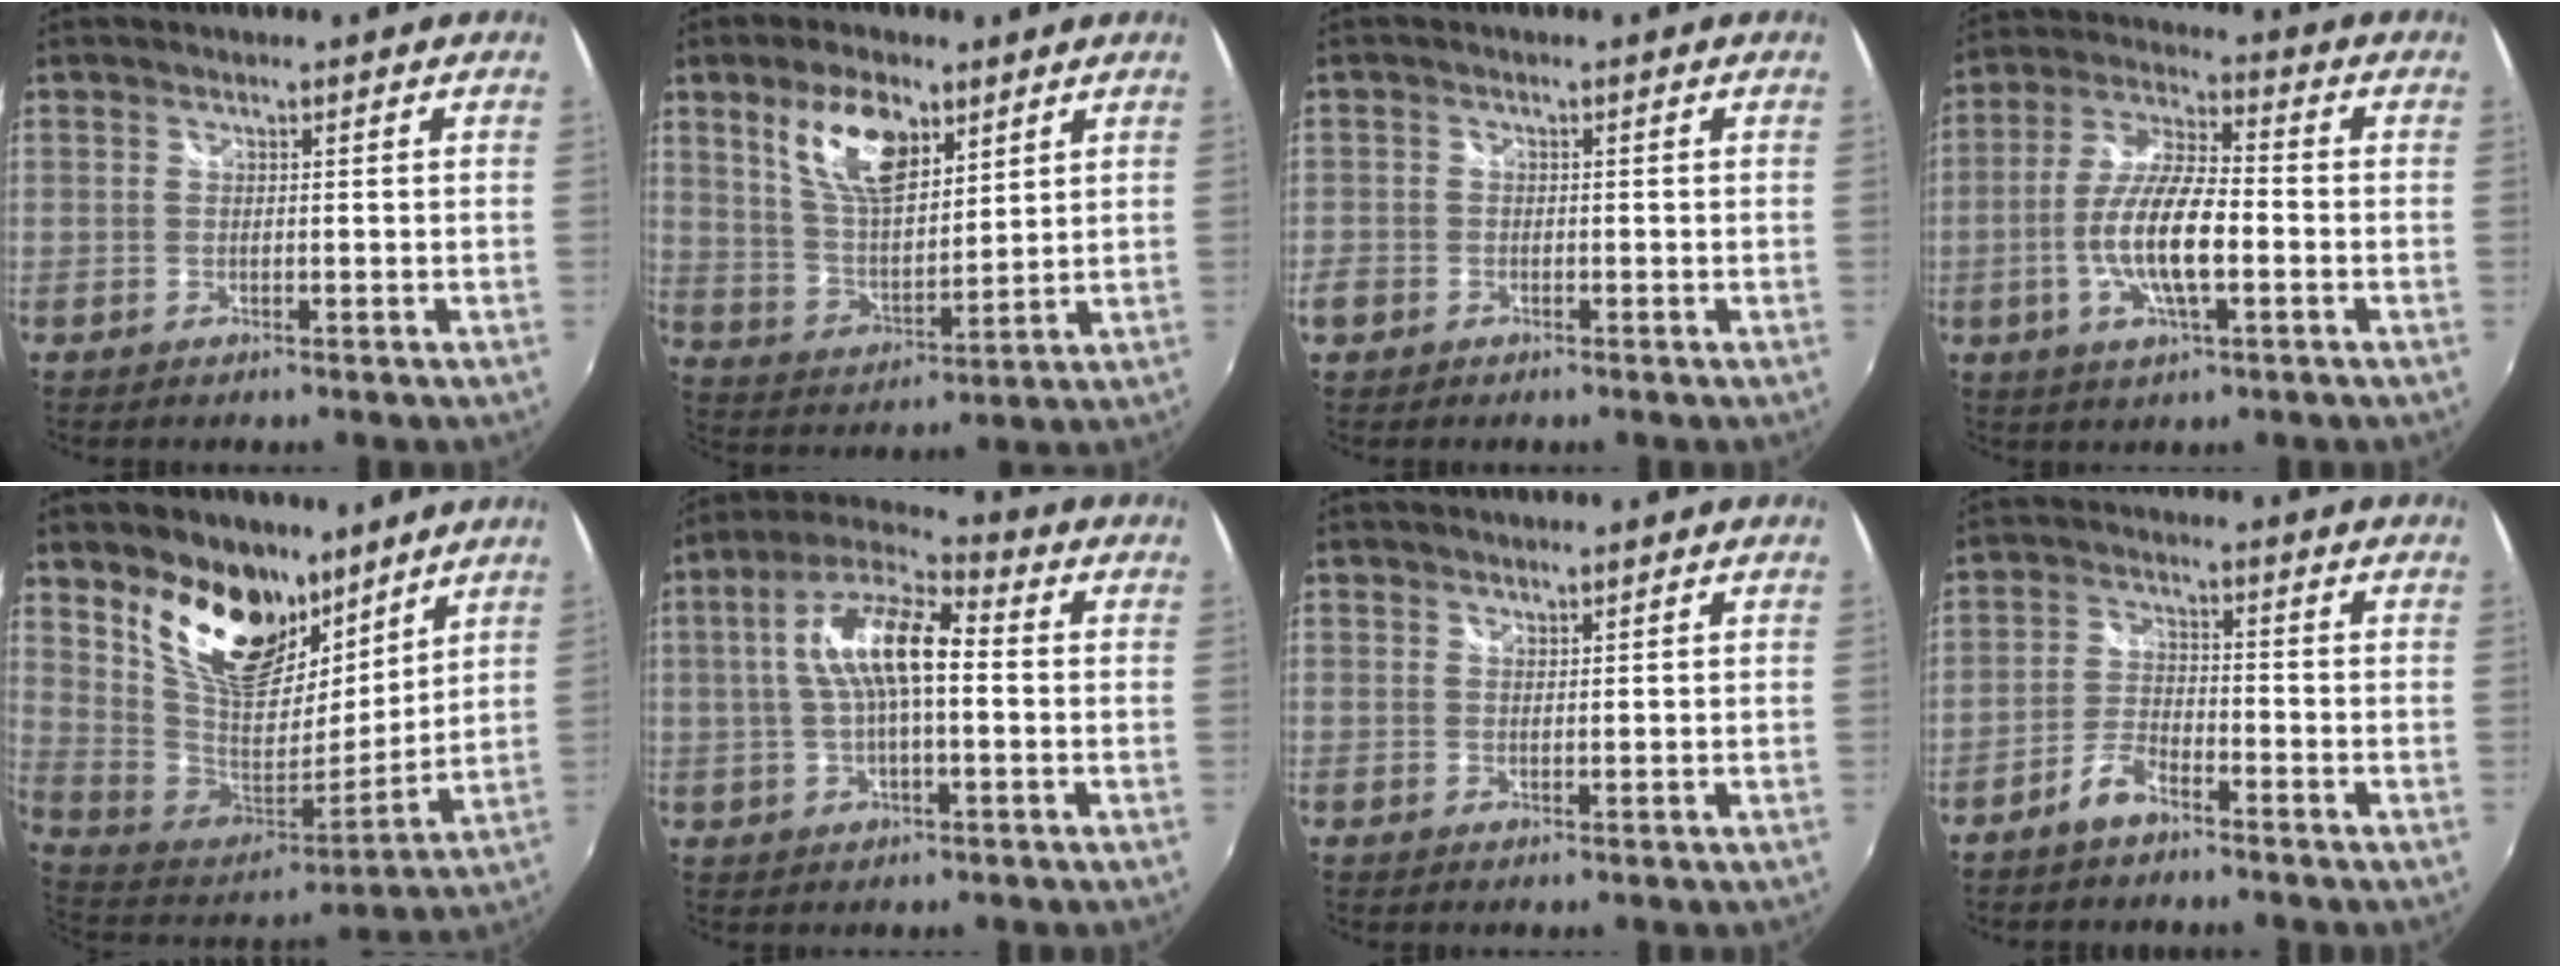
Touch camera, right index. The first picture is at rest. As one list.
[{"total": 12.5, "force": [6.6, 5.7, 8.9], "torque": [-0.163, 0.011, 0.133]}, {"total": 3.0, "force": [-1.5, 2.4, 0.9], "torque": [-0.022, 0.001, -0.028]}, {"total": 12.3, "force": [-3.1, 3.5, 11.3], "torque": [-0.231, -0.001, -0.059]}, {"total": 21.1, "force": [12.3, 11.8, 12.4], "torque": [-0.247, 0.006, 0.235]}, {"total": 12.8, "force": [0.8, 4.8, 11.9], "torque": [-0.225, 0.022, 0.008]}, {"total": 0.7, "force": [0.6, 0.3, 0.0], "torque": [0.001, 0.001, 0.012]}, {"total": 4.4, "force": [-3.5, 1.4, 2.3], "torque": [-0.060, 0.010, -0.070]}]